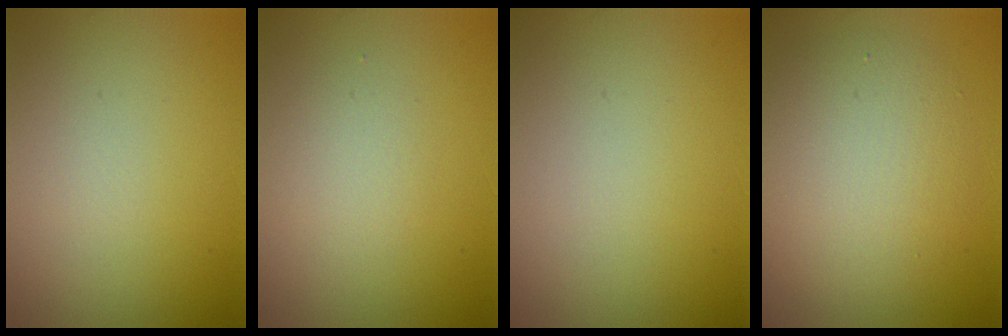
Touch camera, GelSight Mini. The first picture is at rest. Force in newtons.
{"total": 1.6, "press": 1.6, "slide": 0.1}
{"total": 0.0}
{"total": 5.4, "press": 5.4, "slide": 0.3}